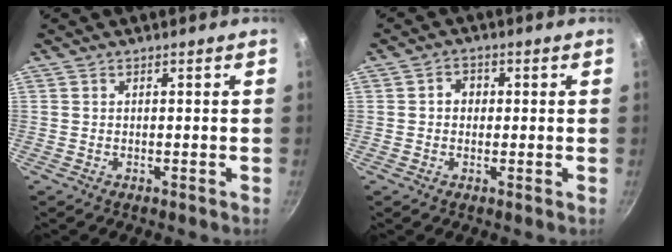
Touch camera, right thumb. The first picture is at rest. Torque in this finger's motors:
{"motor_torque": [-0.11, 0.03, -0.03, 0.06, -0.01]}